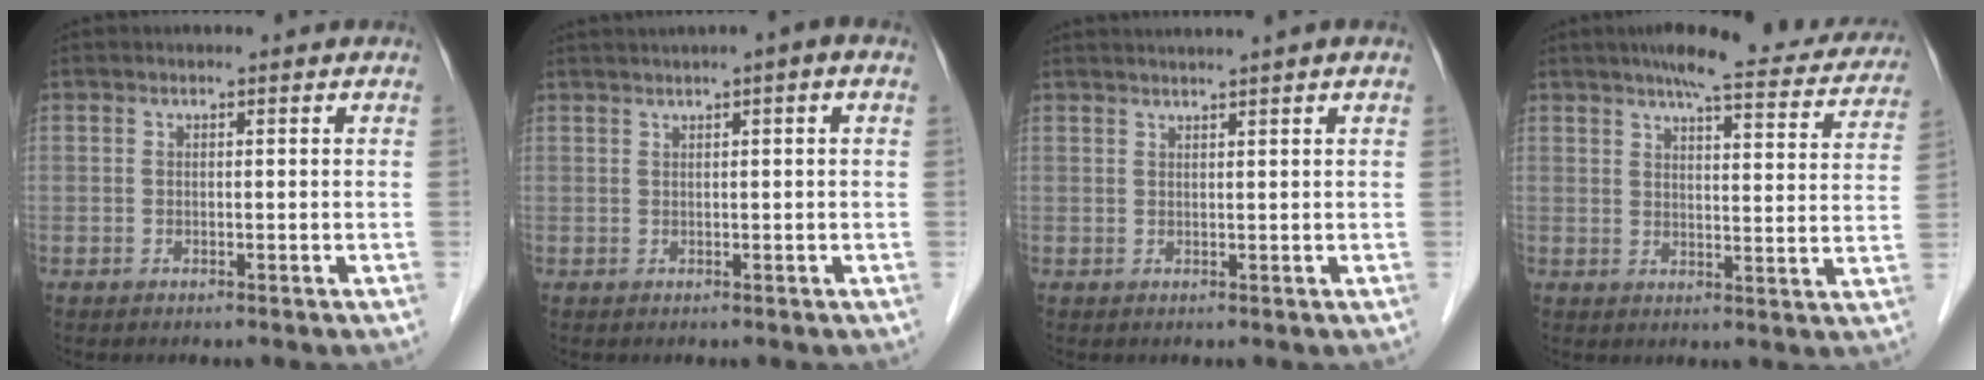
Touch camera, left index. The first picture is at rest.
{"total": 3.2, "force": [1.6, -0.2, 2.8], "torque": [-0.049, 0.013, 0.026]}
{"total": 4.3, "force": [3.5, -1.2, 2.2], "torque": [-0.026, 0.022, 0.056]}
{"total": 19.1, "force": [16.5, 3.2, 9.1], "torque": [-0.111, 0.005, 0.192]}